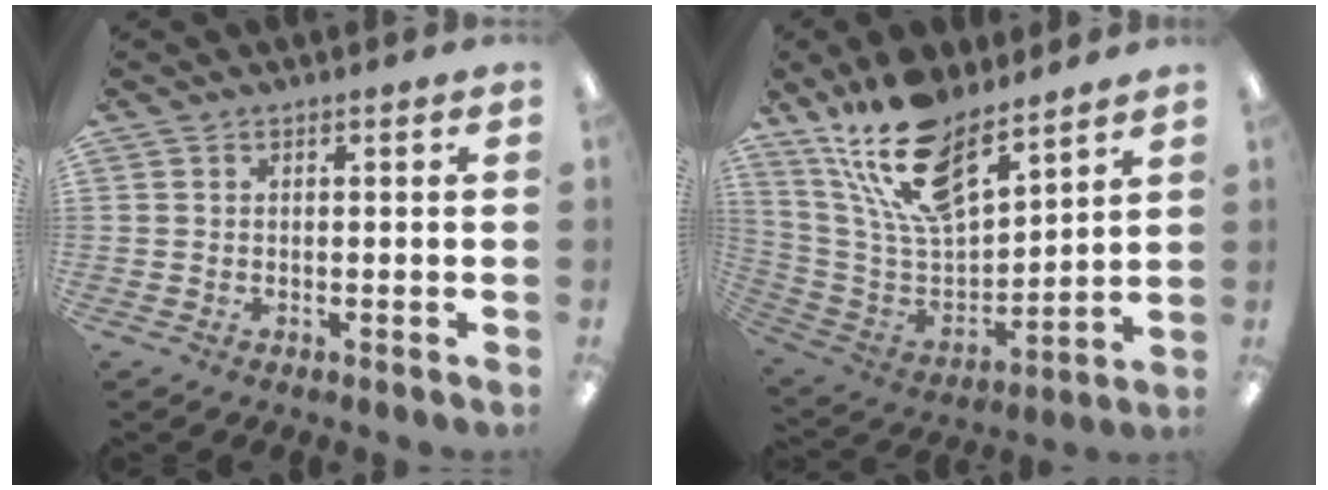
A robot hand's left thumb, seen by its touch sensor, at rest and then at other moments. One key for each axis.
{"total": 19.5, "fx": 14.4, "fy": 7.8, "fz": 10.6, "tx": -0.212, "ty": -0.079, "tz": 0.260}